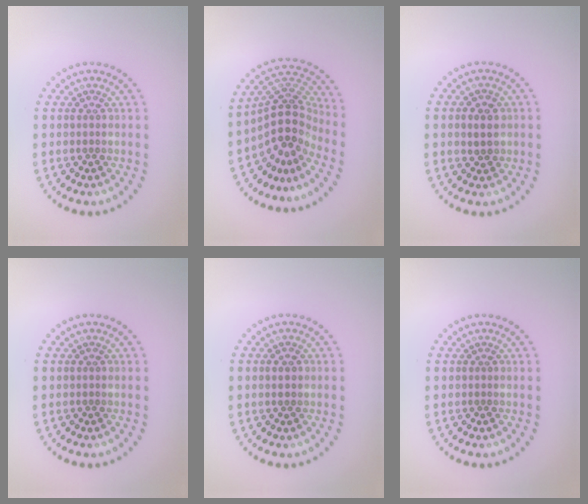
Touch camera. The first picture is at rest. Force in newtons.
{"total": 4.8, "press": 3.7, "slide": 3.0}
{"total": 2.1, "press": 2.1, "slide": 0.4}
{"total": 0.0}
{"total": 1.4, "press": 1.4, "slide": 0.2}
{"total": 0.0}